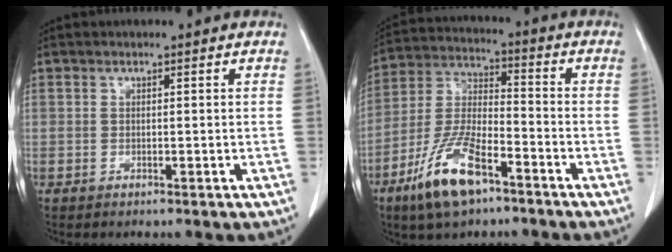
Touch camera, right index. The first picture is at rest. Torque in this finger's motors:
{"motor_torque": [1.24, -0.90, 0.66, 0.21]}